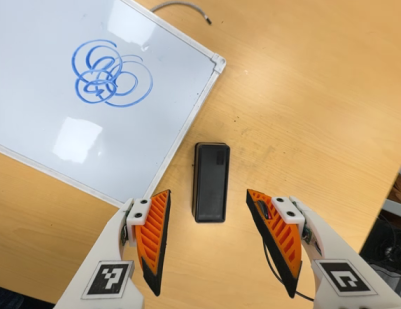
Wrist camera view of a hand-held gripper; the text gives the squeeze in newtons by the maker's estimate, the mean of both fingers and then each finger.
{"total": 0.0}